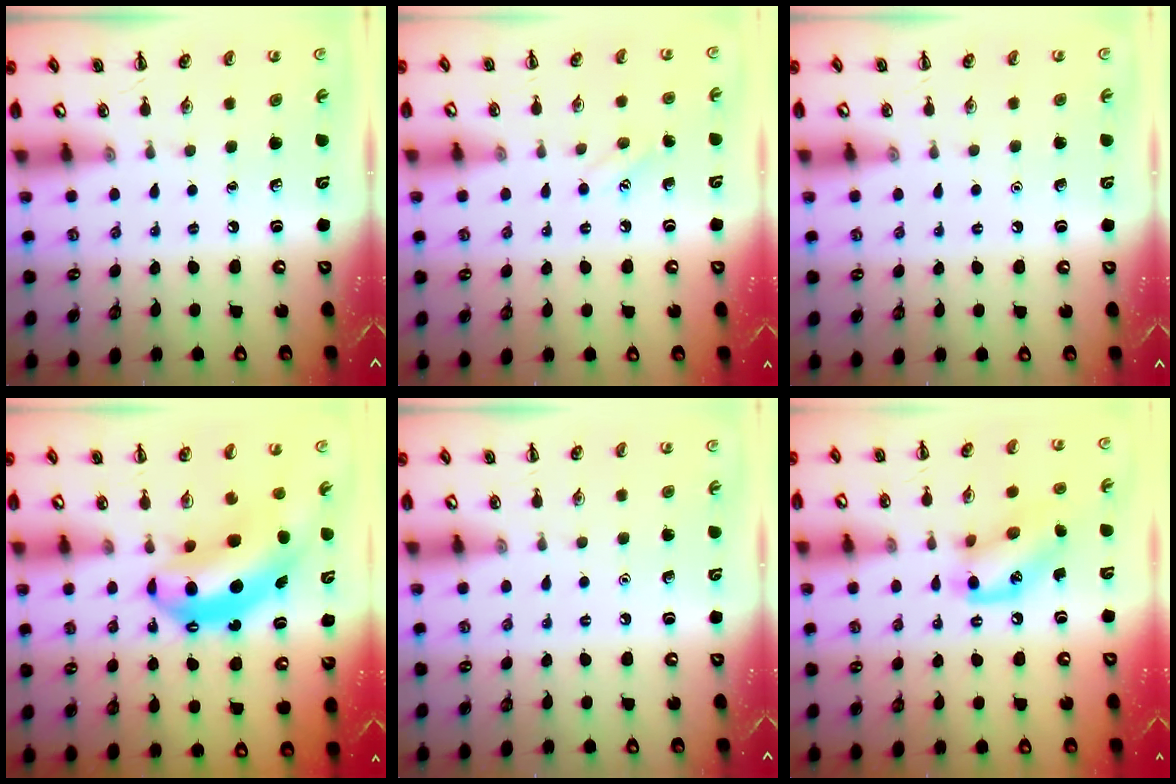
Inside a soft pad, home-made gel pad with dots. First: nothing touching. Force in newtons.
{"total": 6.5, "press": 6.4, "slide": 1.2}
{"total": 1.5, "press": 1.5, "slide": 0.1}
{"total": 9.5, "press": 9.2, "slide": 2.5}
{"total": 1.6, "press": 1.6, "slide": 0.1}
{"total": 12.3, "press": 12.3, "slide": 0.8}